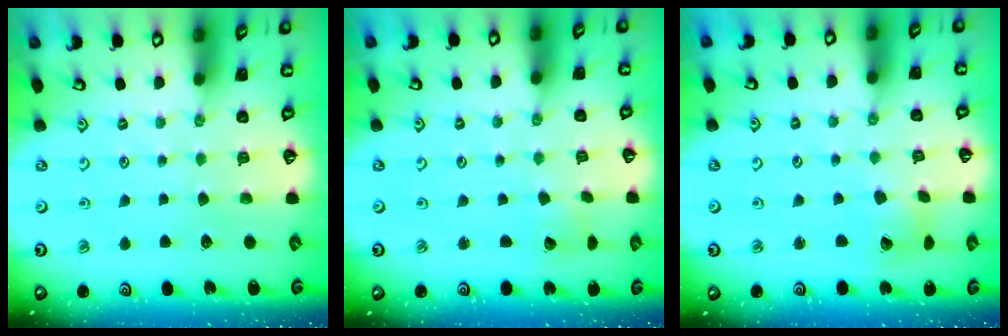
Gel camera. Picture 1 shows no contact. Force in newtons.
{"total": 2.6, "press": 2.5, "slide": 0.3}
{"total": 5.0, "press": 4.9, "slide": 0.9}